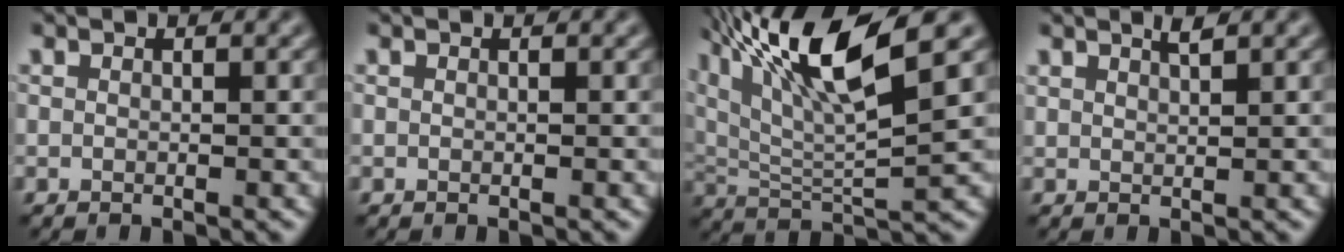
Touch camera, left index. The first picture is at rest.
{"total": 0.0}
{"total": 11.5, "force": [5.9, 2.6, 9.4], "torque": [-0.171, 0.012, 0.109]}
{"total": 0.9, "force": [0.7, 0.2, 0.6], "torque": [-0.007, 0.003, 0.011]}